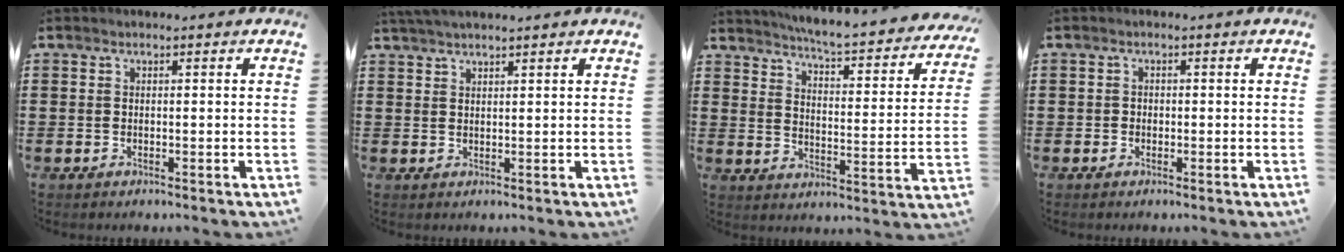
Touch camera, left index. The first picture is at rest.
{"total": 1.9, "force": [1.8, -0.2, 0.5], "torque": [-0.013, 0.003, 0.035]}
{"total": 5.1, "force": [4.7, -0.6, 1.7], "torque": [-0.049, -0.048, 0.072]}
{"total": 1.0, "force": [-0.4, 0.9, 0.2], "torque": [-0.007, 0.003, -0.009]}